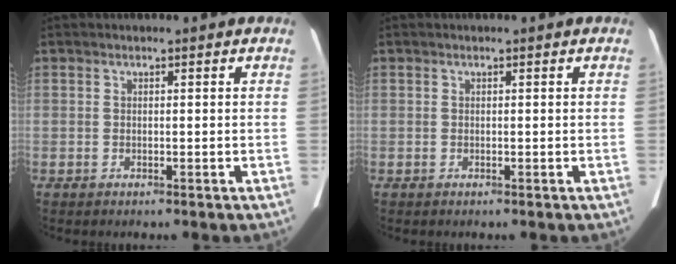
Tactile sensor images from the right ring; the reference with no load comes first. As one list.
[{"total": 0.0}]